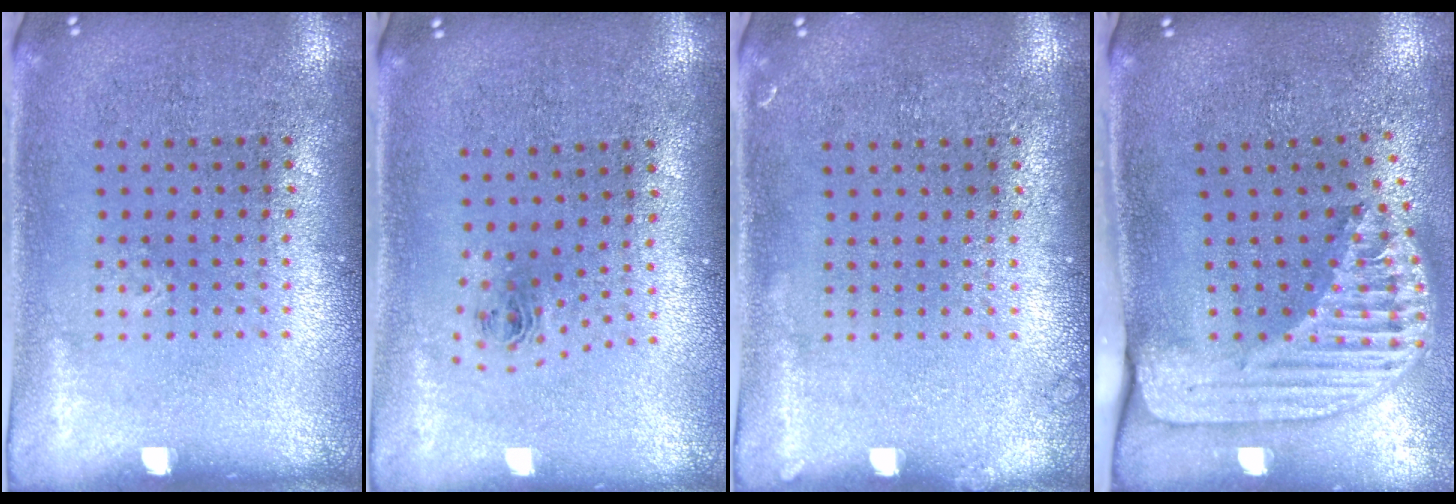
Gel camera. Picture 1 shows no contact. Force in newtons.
{"total": 0.9, "press": 0.3, "slide": 0.8}
{"total": 0.5, "press": 0.5, "slide": 0.1}
{"total": 2.6, "press": 1.8, "slide": 1.8}